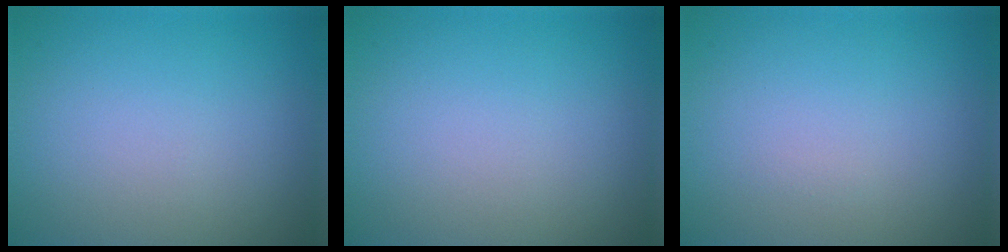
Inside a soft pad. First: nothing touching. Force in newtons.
{"total": 0.0}
{"total": 0.0}